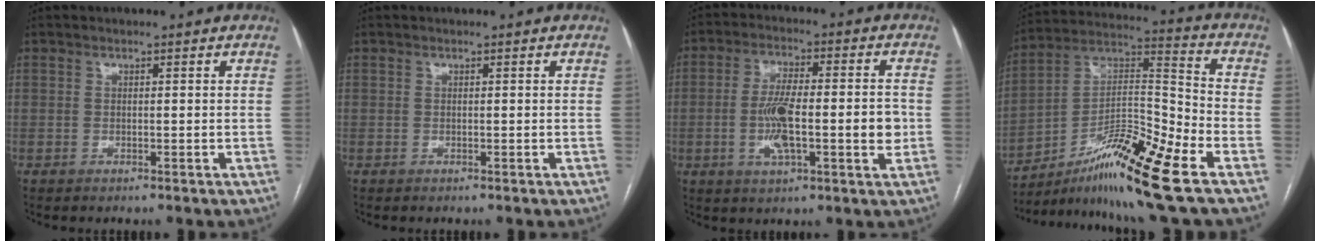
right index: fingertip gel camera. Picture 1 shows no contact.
{"total": 0.0}
{"total": 11.4, "force": [-1.6, 2.8, 10.9], "torque": [-0.193, 0.013, -0.025]}
{"total": 16.8, "force": [-10.5, 0.2, 13.1], "torque": [-0.244, 0.003, -0.176]}